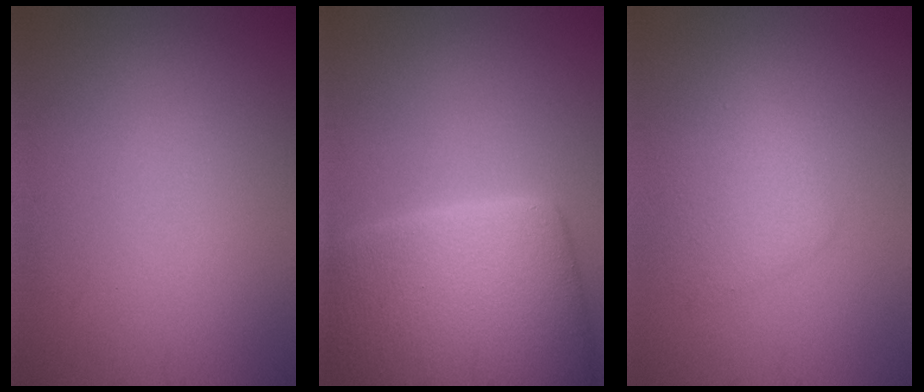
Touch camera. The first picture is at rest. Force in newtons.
{"total": 11.9, "press": 11.8, "slide": 1.3}
{"total": 2.6, "press": 2.6, "slide": 0.3}